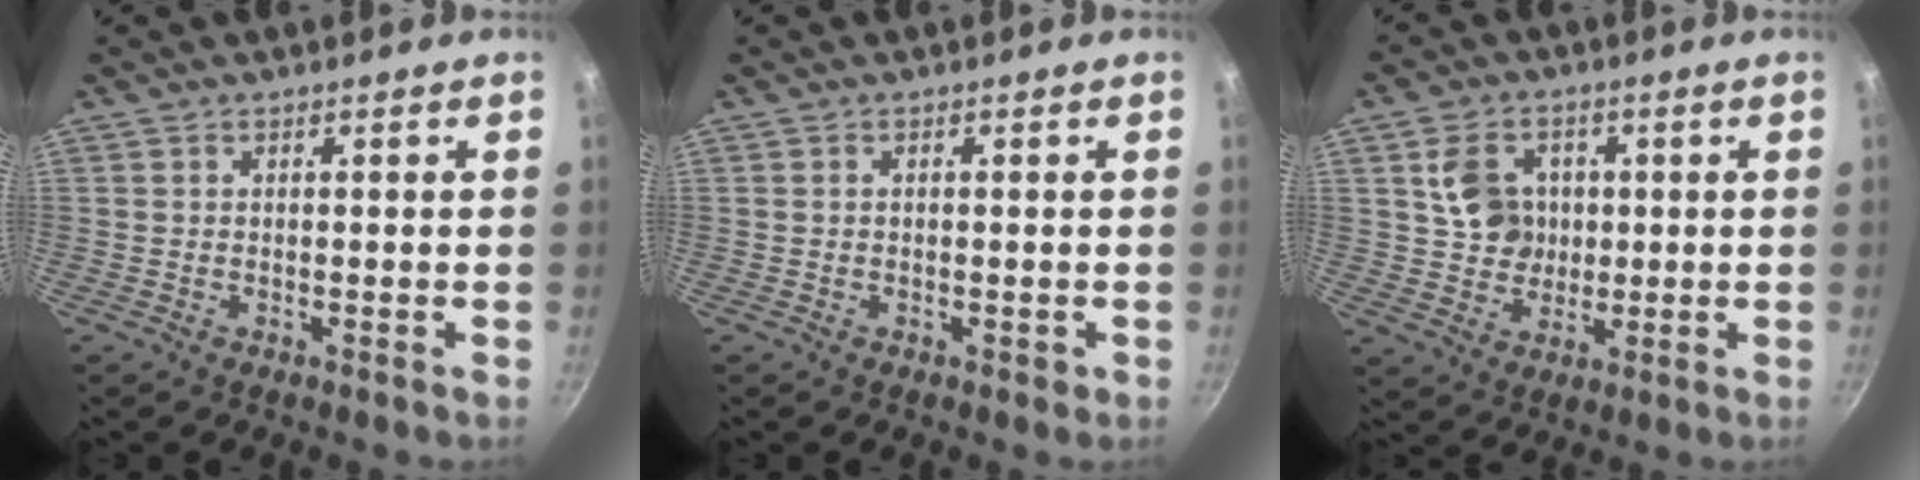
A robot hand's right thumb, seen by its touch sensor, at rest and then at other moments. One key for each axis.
{"total": 0.9, "fx": -0.1, "fy": 0.4, "fz": 0.8, "tx": -0.010, "ty": 0.001, "tz": 0.000}
{"total": 8.8, "fx": 1.9, "fy": 7.4, "fz": 4.3, "tx": -0.048, "ty": -0.001, "tz": 0.034}